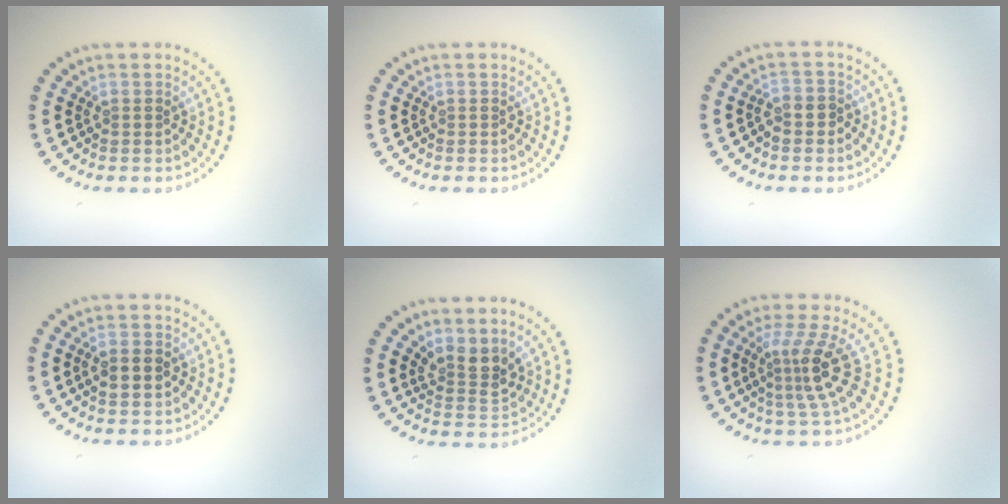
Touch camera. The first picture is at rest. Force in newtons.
{"total": 0.0}
{"total": 1.9, "press": 1.7, "slide": 0.8}
{"total": 2.4, "press": 2.4, "slide": 0.0}
{"total": 2.7, "press": 2.1, "slide": 1.6}
{"total": 4.0, "press": 2.6, "slide": 3.0}